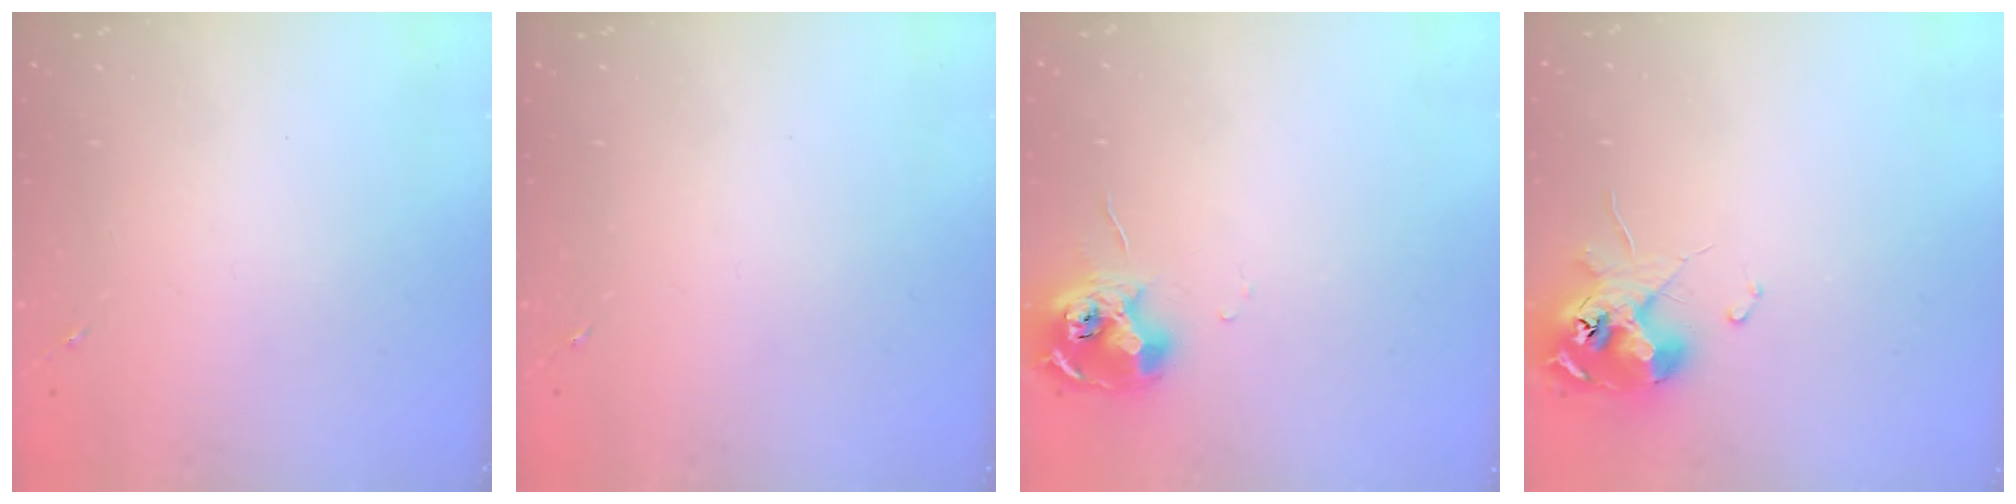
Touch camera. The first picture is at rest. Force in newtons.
{"total": 0.0}
{"total": 11.7, "press": 11.6, "slide": 1.0}
{"total": 11.8, "press": 11.7, "slide": 1.1}